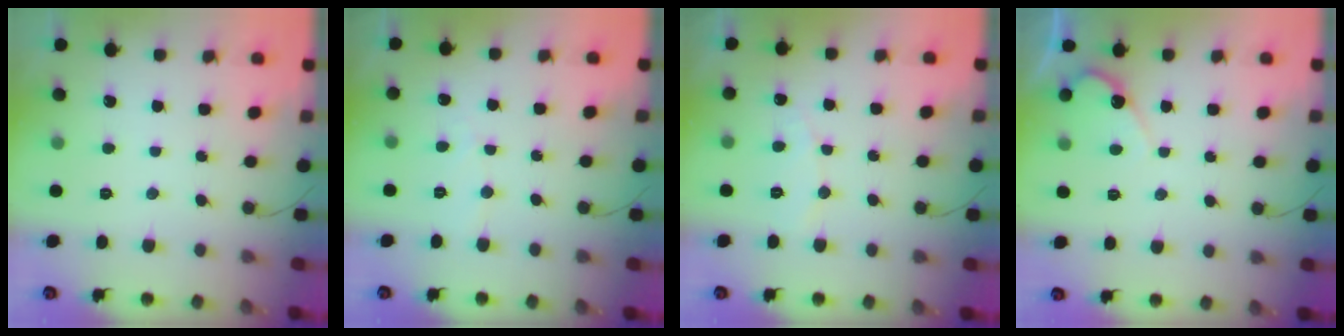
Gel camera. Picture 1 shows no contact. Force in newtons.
{"total": 2.5, "press": 2.5, "slide": 0.2}
{"total": 4.9, "press": 4.9, "slide": 0.5}
{"total": 4.8, "press": 4.7, "slide": 0.2}